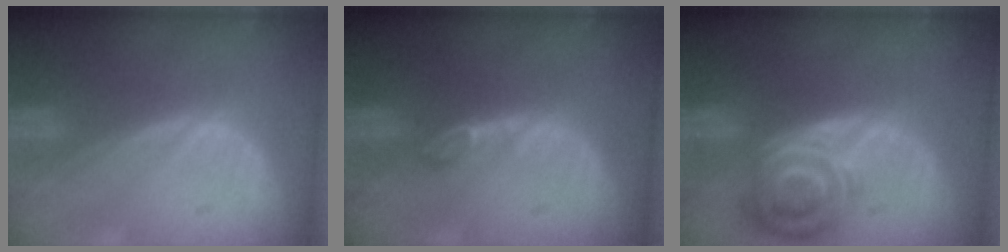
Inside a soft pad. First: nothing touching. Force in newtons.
{"total": 2.0, "press": 1.9, "slide": 0.4}
{"total": 8.3, "press": 7.3, "slide": 3.9}